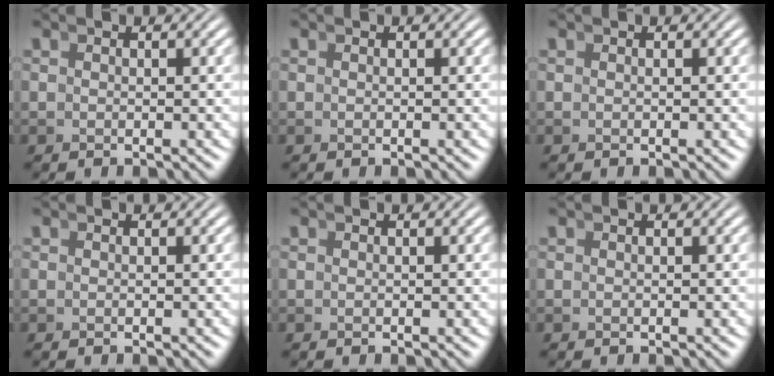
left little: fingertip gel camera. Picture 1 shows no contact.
{"total": 0.0}
{"total": 0.0}
{"total": 0.0}
{"total": 0.0}
{"total": 0.0}